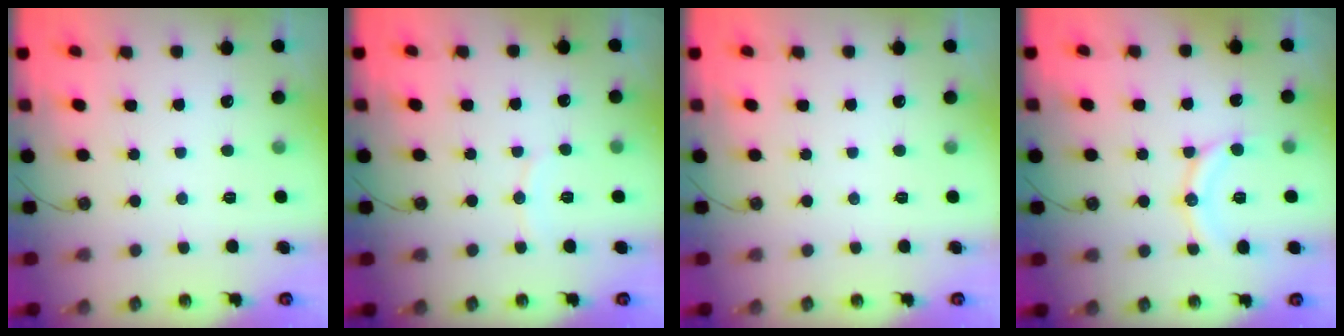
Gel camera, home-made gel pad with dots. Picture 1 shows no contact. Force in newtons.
{"total": 4.5, "press": 4.5, "slide": 0.5}
{"total": 0.0}
{"total": 10.6, "press": 10.6, "slide": 0.3}